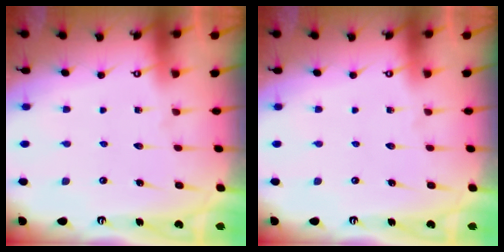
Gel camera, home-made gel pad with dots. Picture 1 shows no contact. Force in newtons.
{"total": 0.0}